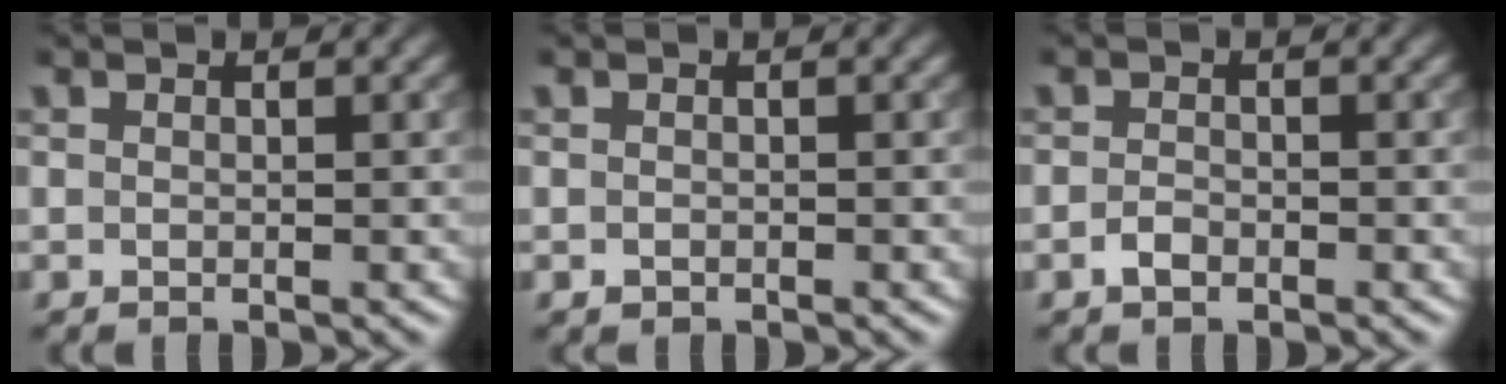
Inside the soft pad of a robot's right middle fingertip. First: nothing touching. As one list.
[{"total": 0.5, "force": [-0.5, 0.2, -0.1], "torque": [-0.001, -0.004, -0.008]}, {"total": 1.2, "force": [-0.9, 0.6, 0.5], "torque": [-0.016, -0.001, -0.018]}]